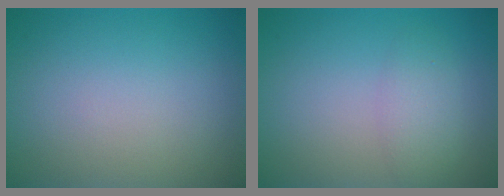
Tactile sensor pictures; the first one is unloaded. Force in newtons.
{"total": 2.2, "press": 2.2, "slide": 0.1}